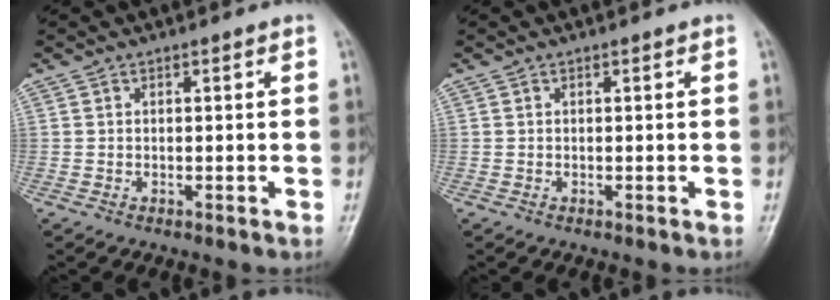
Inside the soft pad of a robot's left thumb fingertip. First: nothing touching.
{"total": 0.0}